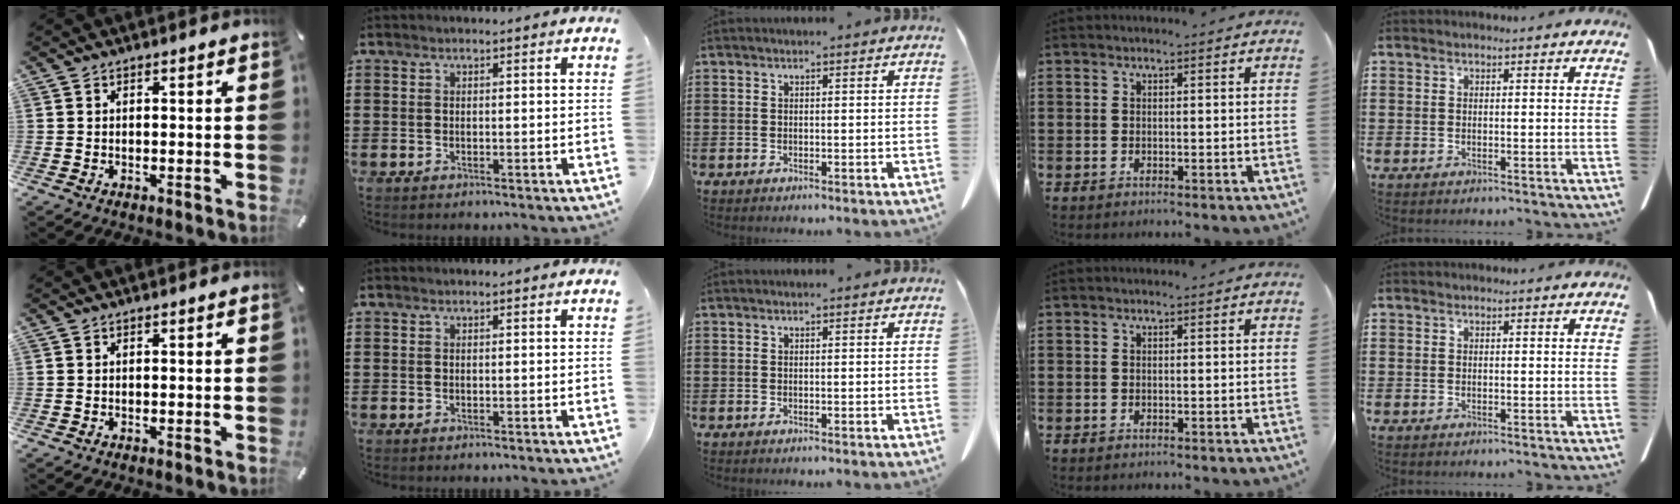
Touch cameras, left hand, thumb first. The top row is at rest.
{}